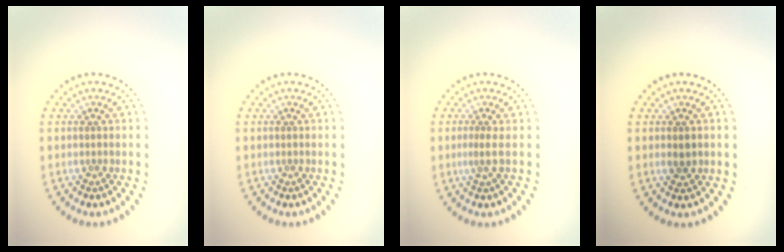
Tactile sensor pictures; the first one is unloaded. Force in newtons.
{"total": 0.0}
{"total": 1.0, "press": 0.4, "slide": 0.9}
{"total": 1.2, "press": 1.2, "slide": 0.1}